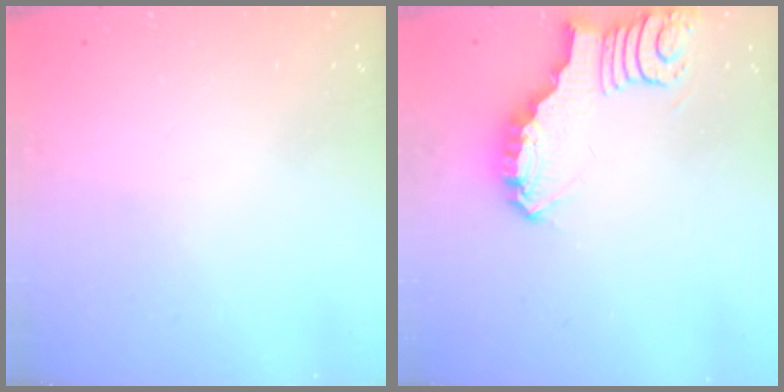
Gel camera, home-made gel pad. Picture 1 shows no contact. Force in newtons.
{"total": 4.0, "press": 3.9, "slide": 0.3}